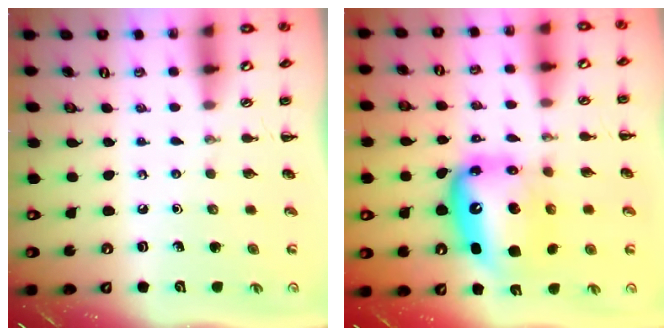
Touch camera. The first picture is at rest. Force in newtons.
{"total": 14.2, "press": 13.7, "slide": 3.9}